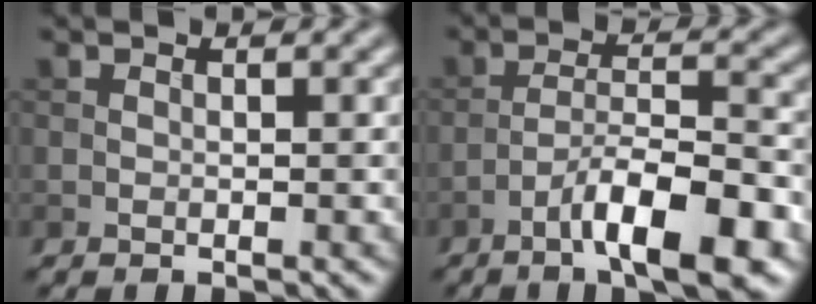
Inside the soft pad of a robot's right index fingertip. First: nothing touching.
{"total": 8.1, "force": [-4.6, 1.8, 6.4], "torque": [-0.101, 0.011, -0.077]}